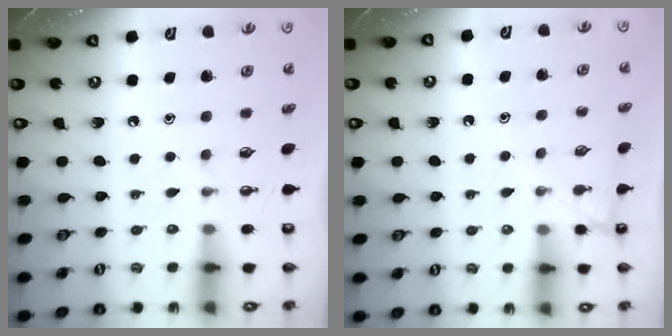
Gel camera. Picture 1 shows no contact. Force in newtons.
{"total": 2.1, "press": 2.1, "slide": 0.3}